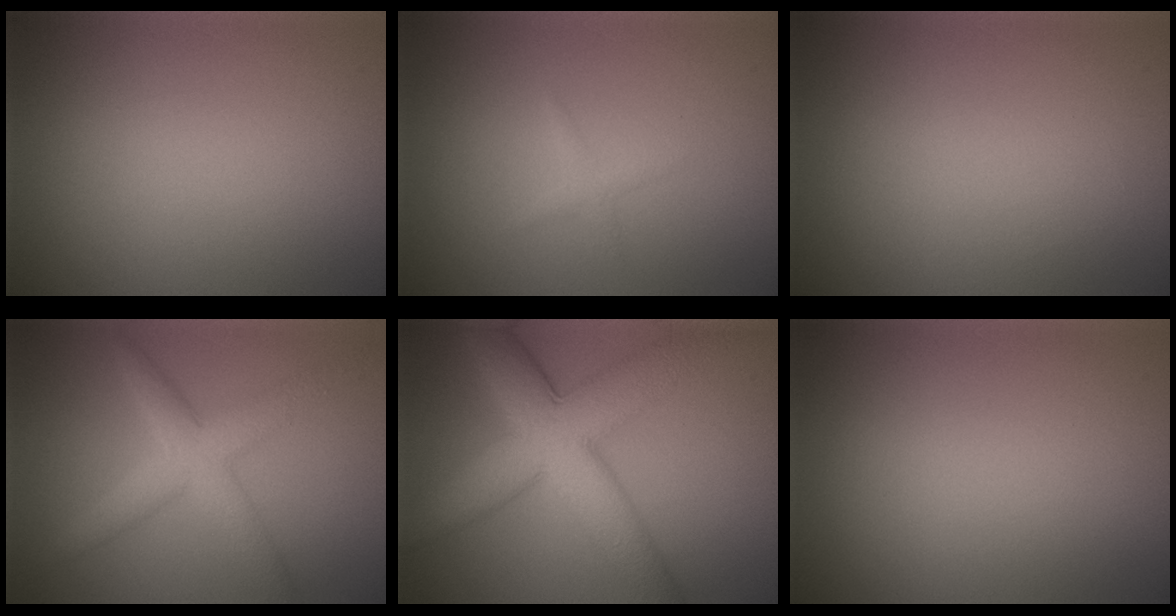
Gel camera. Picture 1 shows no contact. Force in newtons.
{"total": 0.9, "press": 0.9, "slide": 0.1}
{"total": 0.0}
{"total": 4.3, "press": 4.3, "slide": 0.1}
{"total": 9.9, "press": 9.9, "slide": 0.1}
{"total": 0.0}